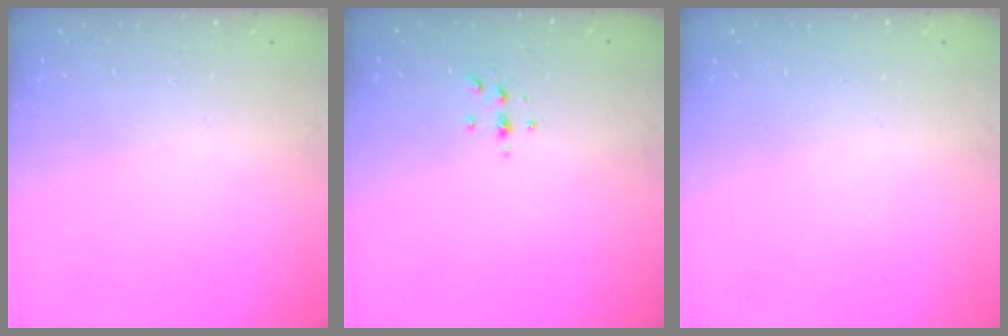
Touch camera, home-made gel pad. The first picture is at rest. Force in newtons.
{"total": 2.3, "press": 2.2, "slide": 0.2}
{"total": 0.0}